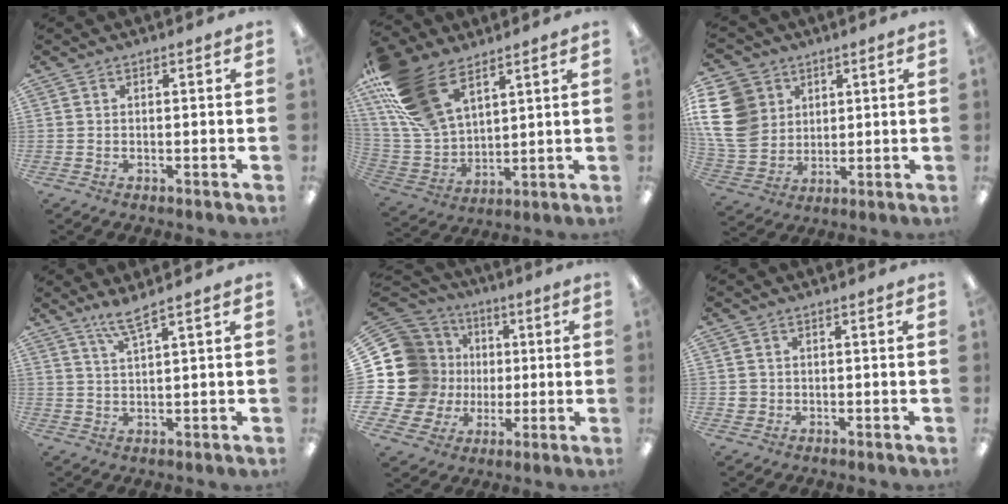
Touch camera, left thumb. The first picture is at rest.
{"total": 20.5, "force": [12.1, 11.1, 12.2], "torque": [-0.294, -0.049, 0.228]}
{"total": 15.4, "force": [4.2, 13.0, 7.1], "torque": [-0.160, -0.008, 0.085]}
{"total": 4.5, "force": [3.5, 0.0, 2.8], "torque": [-0.065, -0.008, 0.060]}
{"total": 17.3, "force": [1.6, 16.3, 5.7], "torque": [-0.146, -0.008, 0.067]}
{"total": 2.0, "force": [0.0, 2.0, 0.3], "torque": [-0.007, 0.005, -0.003]}